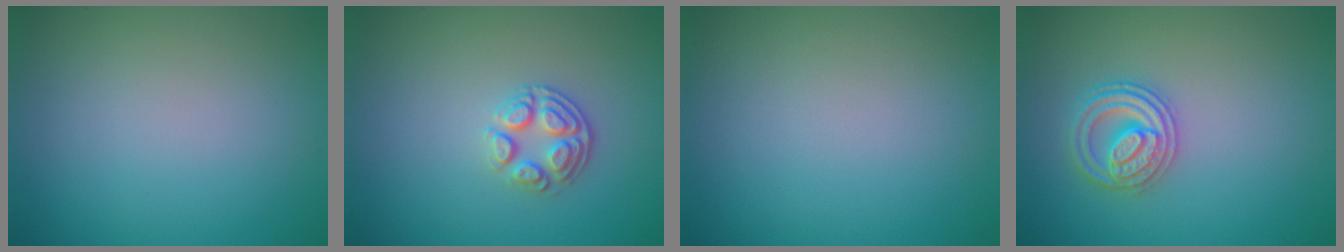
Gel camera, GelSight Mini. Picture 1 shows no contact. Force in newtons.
{"total": 2.8, "press": 2.6, "slide": 1.2}
{"total": 0.0}
{"total": 3.1, "press": 3.0, "slide": 0.6}